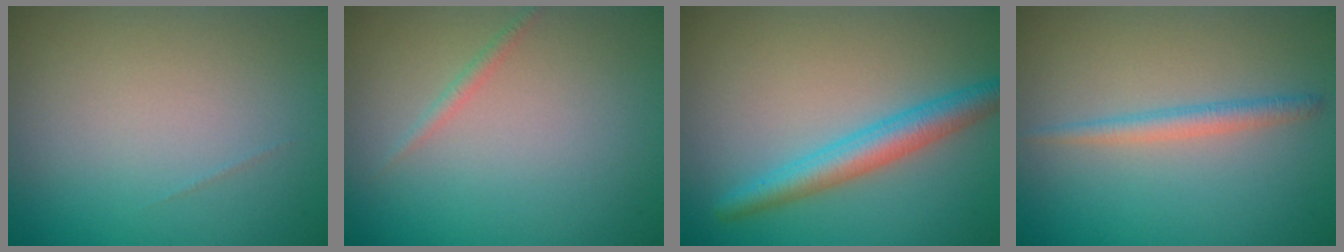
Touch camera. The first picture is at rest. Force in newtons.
{"total": 0.7, "press": 0.7, "slide": 0.1}
{"total": 3.7, "press": 3.7, "slide": 0.1}
{"total": 1.7, "press": 1.7, "slide": 0.1}